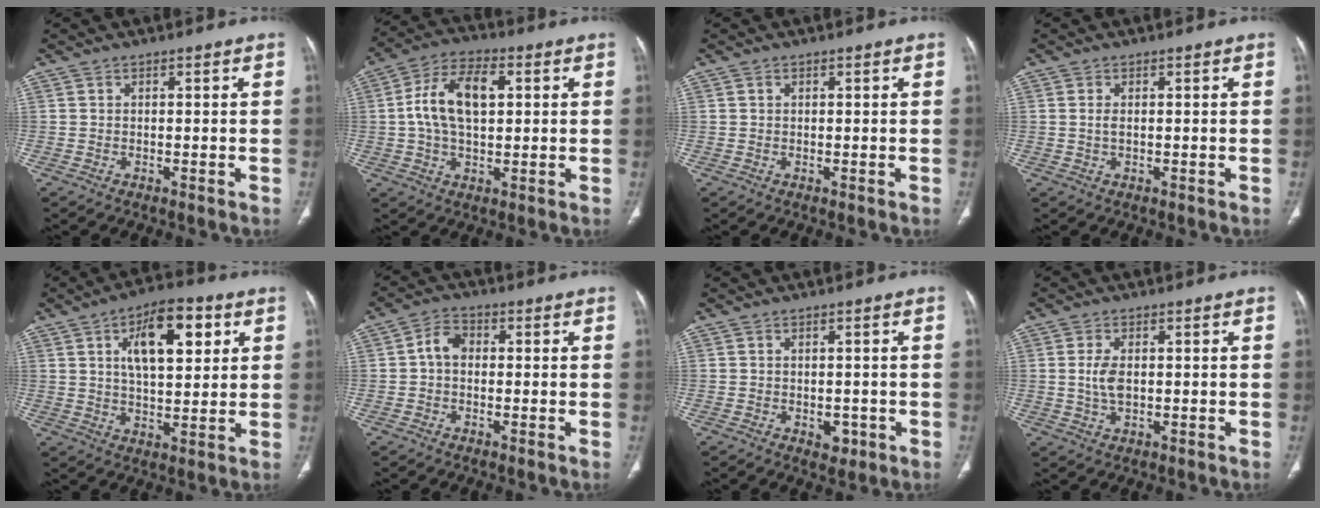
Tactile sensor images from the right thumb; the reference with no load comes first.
{"total": 12.1, "force": [1.8, 6.8, 9.9], "torque": [-0.178, 0.019, 0.028]}
{"total": 0.0}
{"total": 1.4, "force": [0.2, 0.6, 1.2], "torque": [-0.028, 0.001, 0.008]}
{"total": 14.0, "force": [4.9, 6.5, 11.4], "torque": [-0.150, -0.006, 0.078]}
{"total": 4.0, "force": [-0.1, 3.0, 2.7], "torque": [-0.040, 0.015, -0.010]}
{"total": 2.8, "force": [-1.0, 1.9, 1.8], "torque": [-0.009, 0.002, -0.008]}
{"total": 4.2, "force": [0.3, 2.3, 3.5], "torque": [-0.074, -0.002, 0.008]}